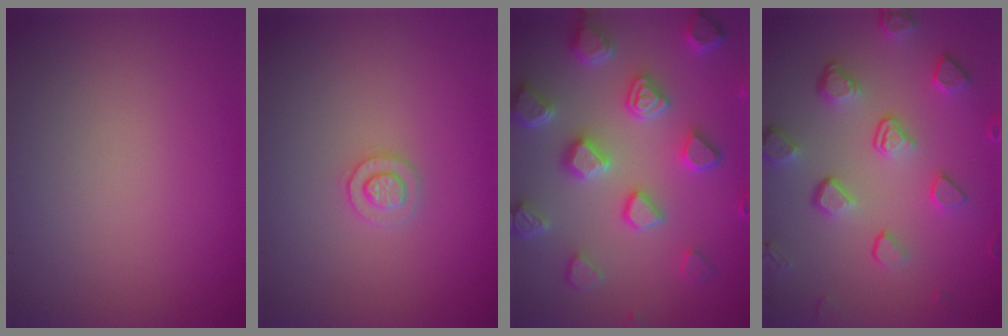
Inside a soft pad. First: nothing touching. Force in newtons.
{"total": 1.5, "press": 1.5, "slide": 0.1}
{"total": 6.5, "press": 5.4, "slide": 3.5}
{"total": 5.0, "press": 3.8, "slide": 3.3}